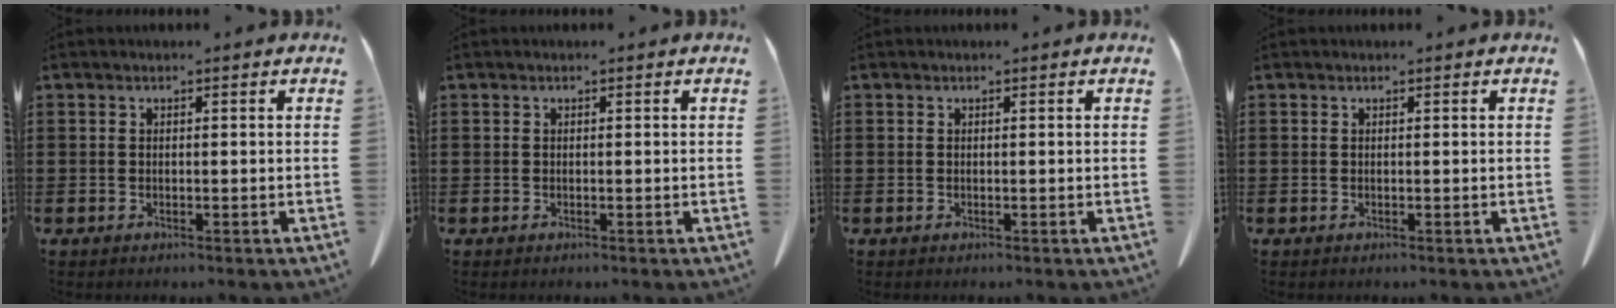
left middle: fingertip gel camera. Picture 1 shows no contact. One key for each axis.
{"total": 0.0}
{"total": 0.0}
{"total": 0.0}